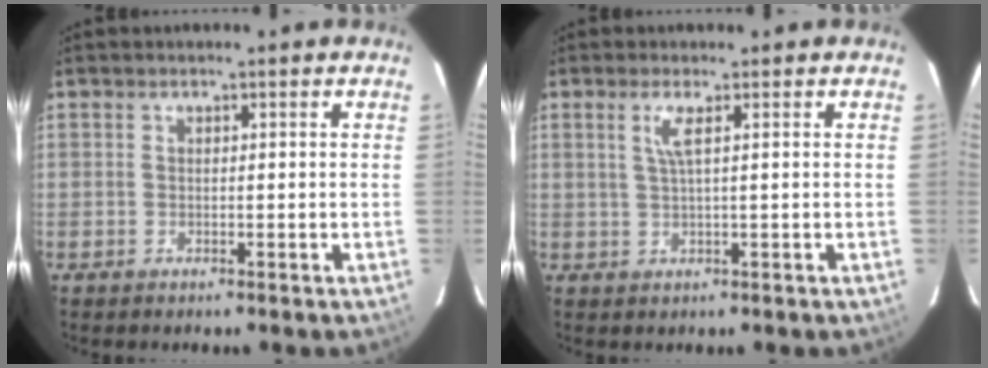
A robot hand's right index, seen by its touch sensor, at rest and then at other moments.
{"total": 2.5, "force": [1.0, -0.4, 2.3], "torque": [-0.048, -0.003, 0.021]}